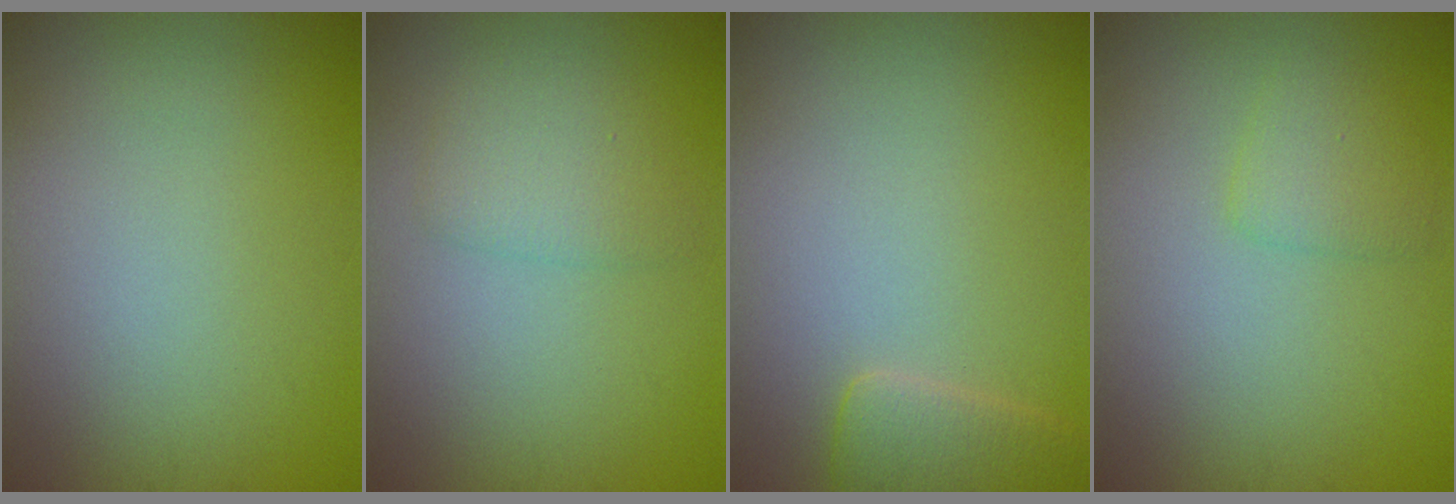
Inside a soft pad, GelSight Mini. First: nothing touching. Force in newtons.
{"total": 2.3, "press": 2.3, "slide": 0.1}
{"total": 2.4, "press": 2.4, "slide": 0.2}
{"total": 1.8, "press": 1.8, "slide": 0.1}